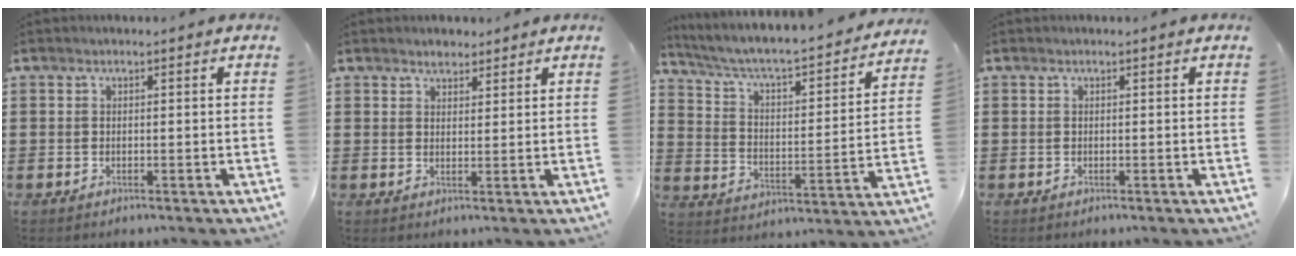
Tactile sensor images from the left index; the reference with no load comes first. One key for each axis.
{"total": 2.0, "fx": 1.8, "fy": 0.7, "fz": 0.2, "tx": 0.001, "ty": 0.000, "tz": 0.034}
{"total": 4.0, "fx": 3.2, "fy": 0.6, "fz": 2.2, "tx": -0.061, "ty": -0.039, "tz": 0.043}
{"total": 0.0}